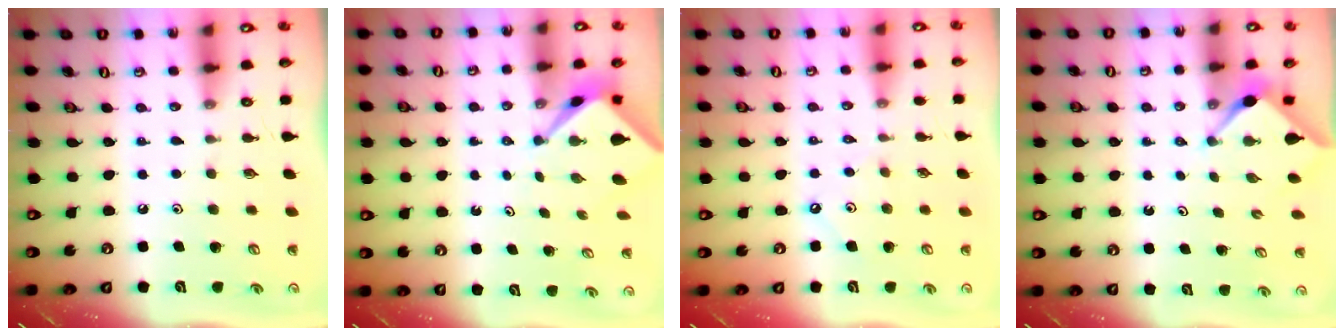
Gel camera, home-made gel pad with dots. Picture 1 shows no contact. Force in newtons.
{"total": 2.5, "press": 2.4, "slide": 0.3}
{"total": 3.1, "press": 3.1, "slide": 0.6}
{"total": 2.9, "press": 2.9, "slide": 0.3}